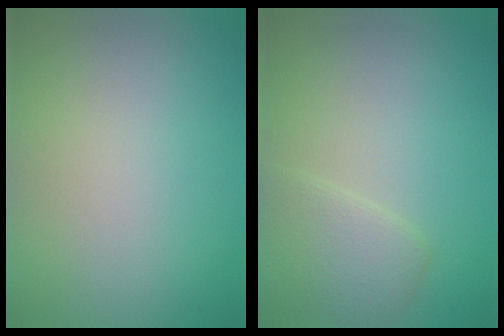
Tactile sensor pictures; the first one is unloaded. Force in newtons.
{"total": 2.7, "press": 2.7, "slide": 0.1}